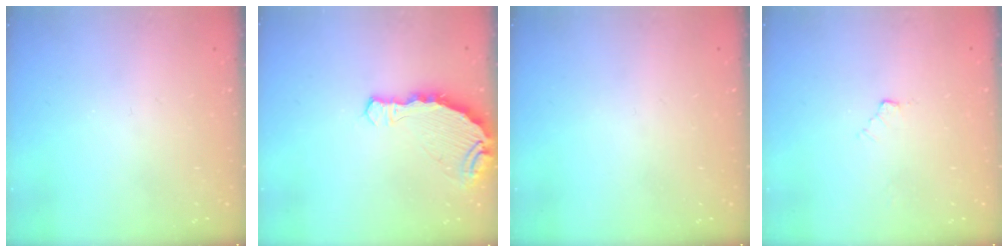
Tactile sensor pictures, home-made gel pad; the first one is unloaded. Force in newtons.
{"total": 9.2, "press": 8.4, "slide": 3.8}
{"total": 0.0}
{"total": 4.1, "press": 4.0, "slide": 0.6}